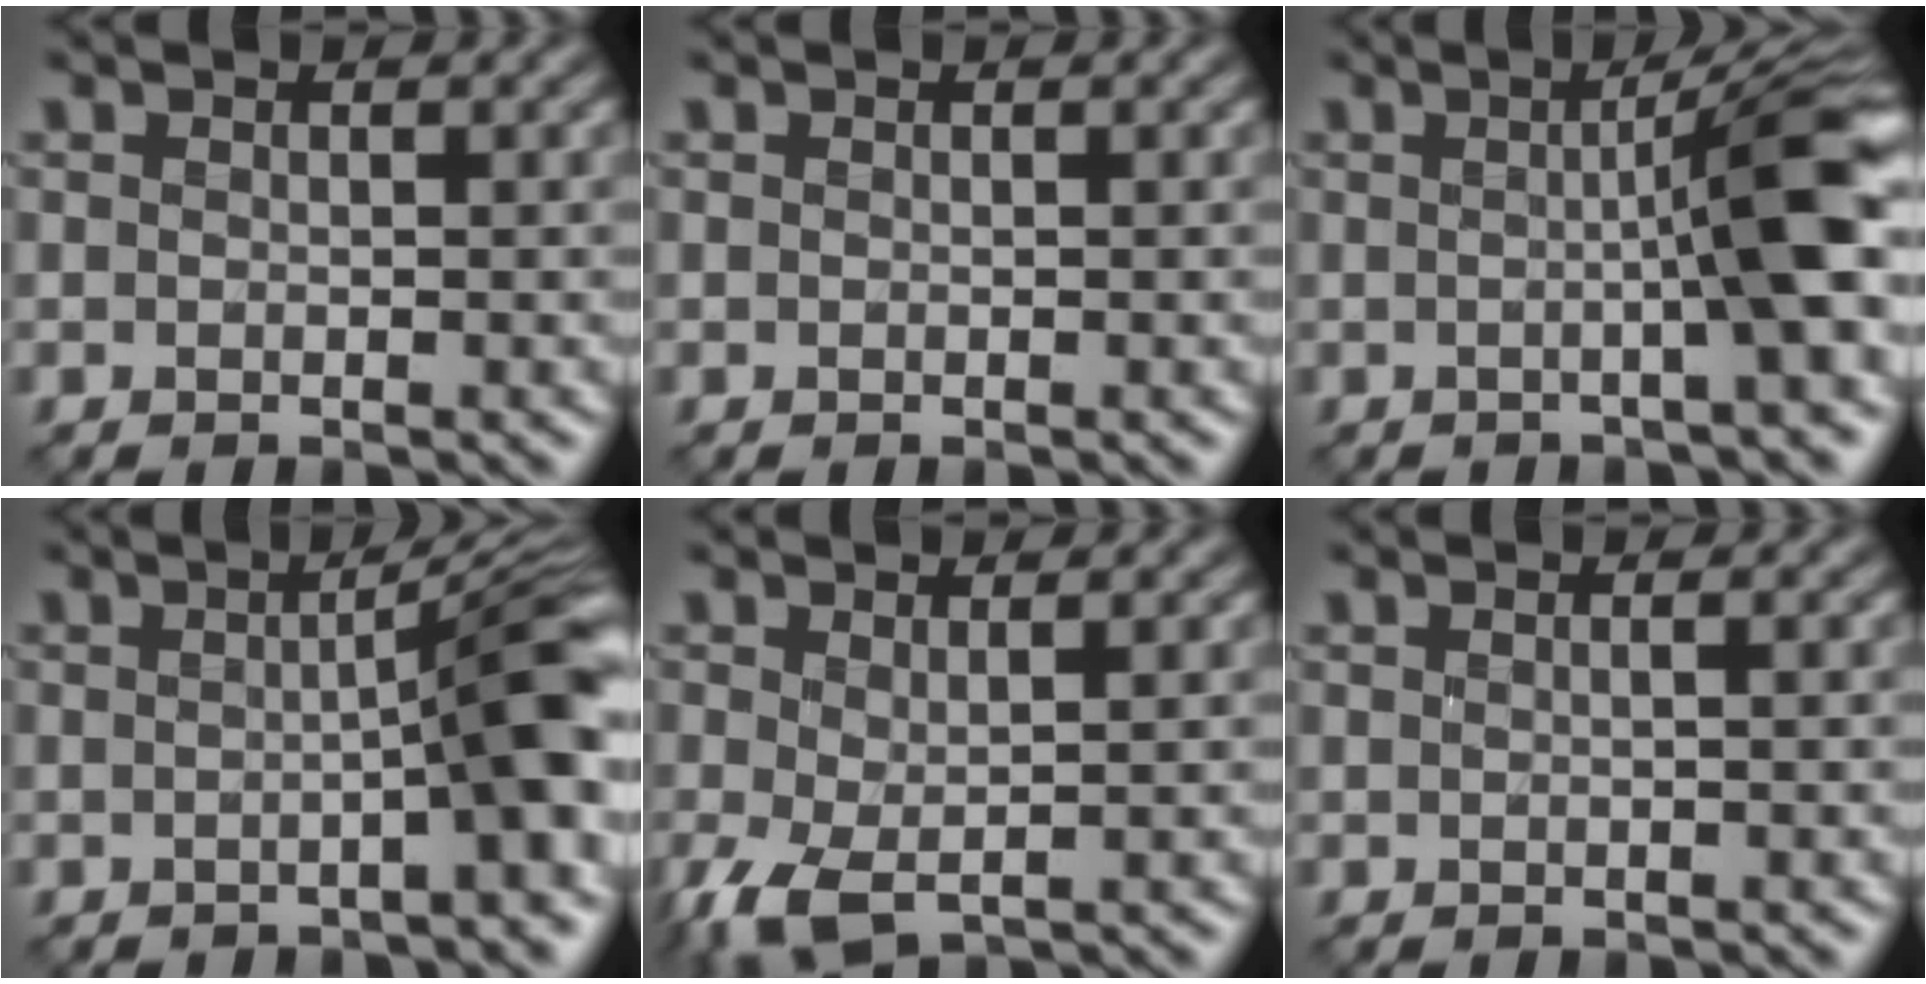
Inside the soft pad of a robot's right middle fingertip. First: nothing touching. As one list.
[{"total": 0.0}, {"total": 6.6, "force": [-0.2, 0.8, 6.6], "torque": [-0.078, 0.013, -0.010]}, {"total": 6.3, "force": [-1.0, 0.9, 6.2], "torque": [-0.067, 0.016, -0.019]}, {"total": 2.0, "force": [-0.4, 0.9, 1.8], "torque": [-0.054, -0.001, -0.008]}, {"total": 0.6, "force": [0.0, -0.2, 0.5], "torque": [-0.010, -0.008, 0.004]}]